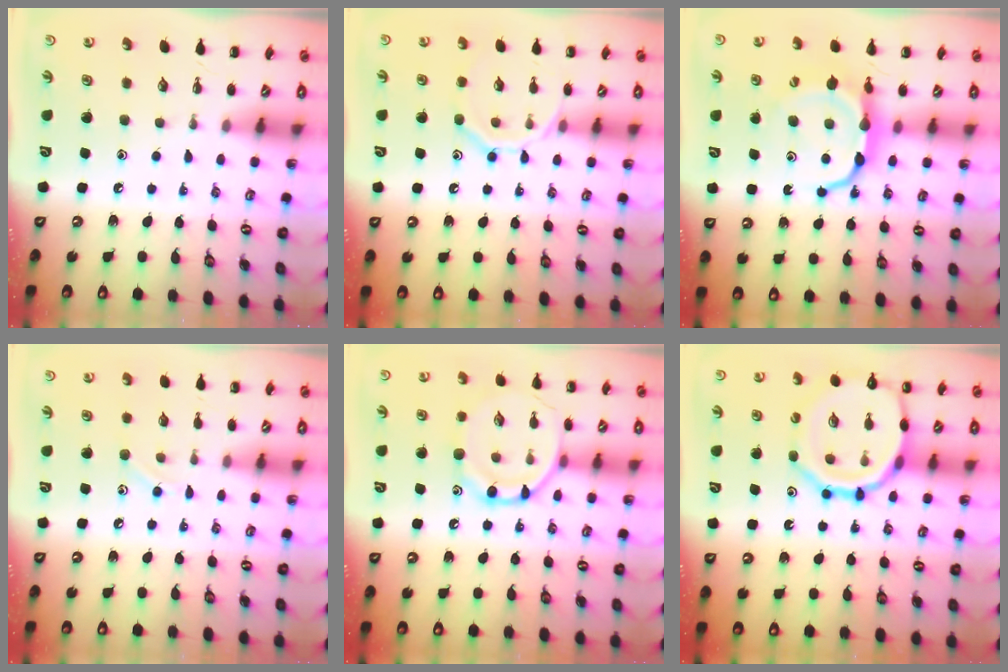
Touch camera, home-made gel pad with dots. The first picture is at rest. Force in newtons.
{"total": 11.4, "press": 11.3, "slide": 1.3}
{"total": 8.8, "press": 8.7, "slide": 1.3}
{"total": 6.5, "press": 6.2, "slide": 1.9}
{"total": 13.9, "press": 13.9, "slide": 0.7}
{"total": 17.4, "press": 17.3, "slide": 1.6}